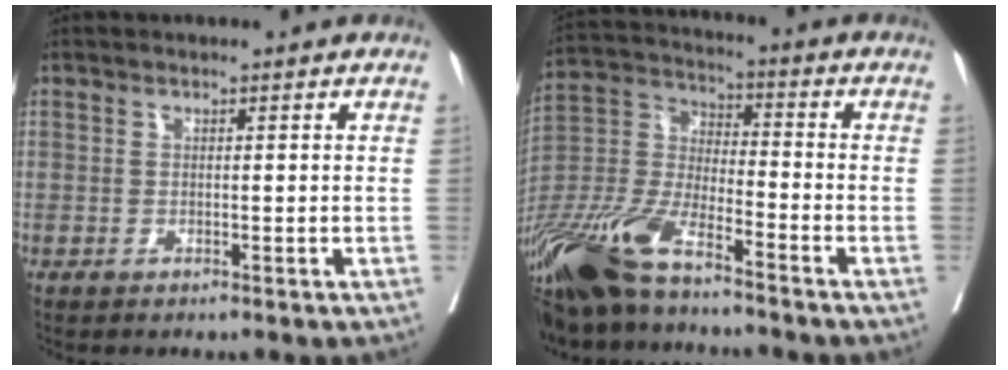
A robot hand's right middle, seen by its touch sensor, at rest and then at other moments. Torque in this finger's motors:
{"motor_torque": [1.09, -1.05, 0.76, 0.21]}